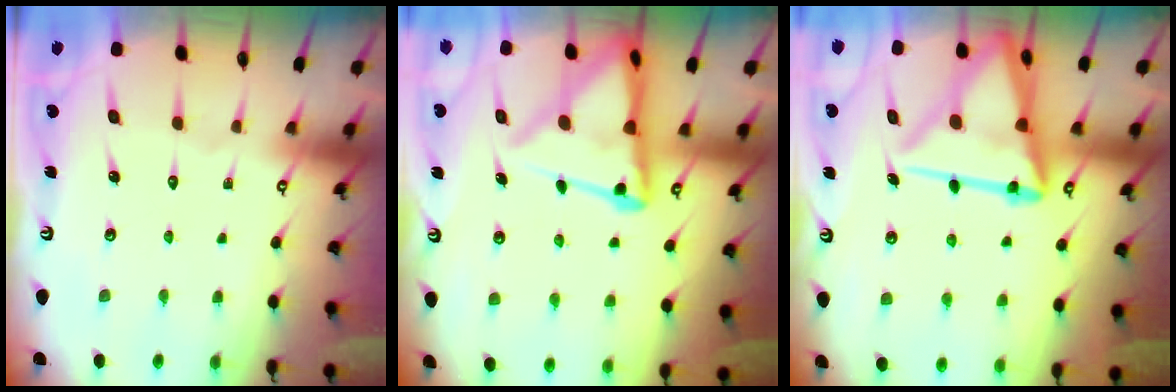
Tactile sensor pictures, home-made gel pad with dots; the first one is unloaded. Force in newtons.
{"total": 13.5, "press": 13.5, "slide": 1.5}
{"total": 18.1, "press": 18.0, "slide": 1.9}